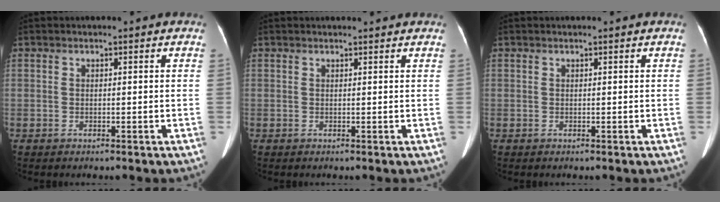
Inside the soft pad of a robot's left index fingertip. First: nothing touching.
{"total": 2.3, "force": [2.2, 0.1, 0.5], "torque": [-0.008, 0.015, 0.027]}
{"total": 0.0}